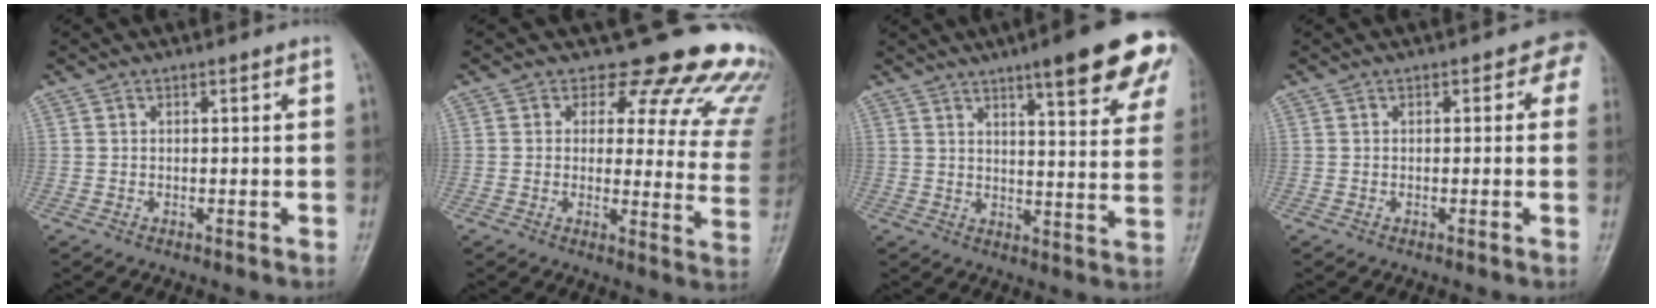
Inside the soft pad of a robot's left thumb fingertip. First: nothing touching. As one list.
[{"total": 18.4, "force": [15.4, 7.8, 6.2], "torque": [-0.011, -0.110, 0.151]}, {"total": 17.6, "force": [10.5, 3.5, 13.7], "torque": [-0.144, -0.039, 0.131]}, {"total": 2.7, "force": [0.5, 1.9, 1.9], "torque": [0.017, 0.007, -0.006]}]